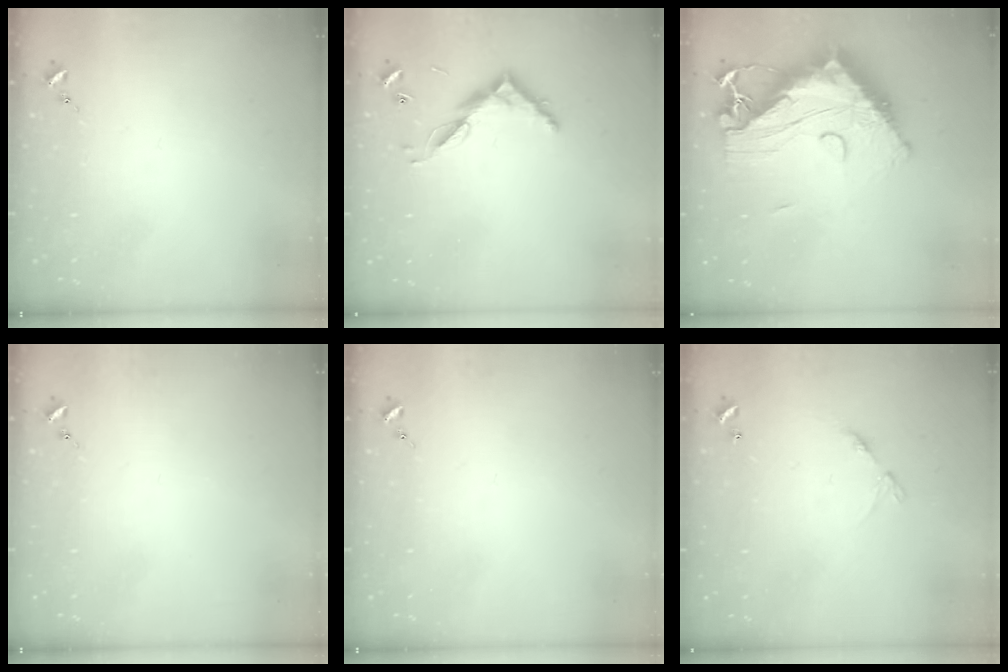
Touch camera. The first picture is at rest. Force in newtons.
{"total": 8.7, "press": 8.7, "slide": 0.5}
{"total": 22.9, "press": 22.7, "slide": 2.4}
{"total": 0.0}
{"total": 0.0}
{"total": 6.2, "press": 6.2, "slide": 0.7}